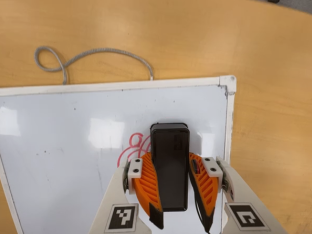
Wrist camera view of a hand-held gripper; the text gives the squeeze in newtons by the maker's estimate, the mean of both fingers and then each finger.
{"total": 16.4, "left": 15.5, "right": 17.2}